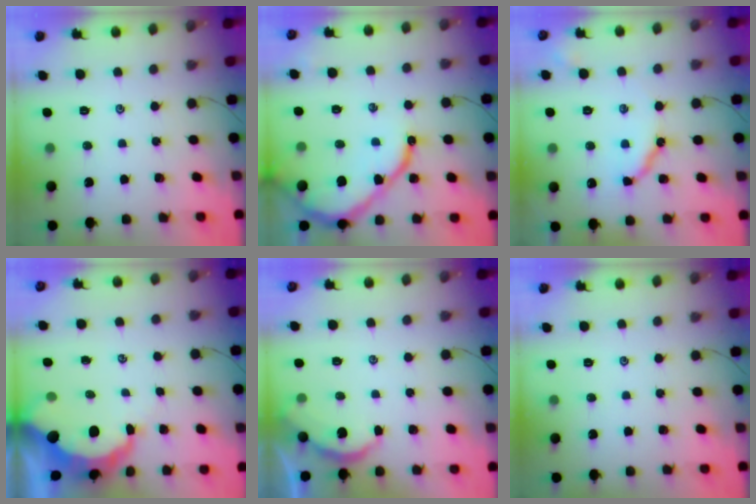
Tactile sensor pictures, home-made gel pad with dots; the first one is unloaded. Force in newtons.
{"total": 11.9, "press": 11.8, "slide": 1.2}
{"total": 9.4, "press": 9.3, "slide": 1.0}
{"total": 8.8, "press": 8.8, "slide": 0.9}
{"total": 2.6, "press": 2.6, "slide": 0.2}
{"total": 0.0}